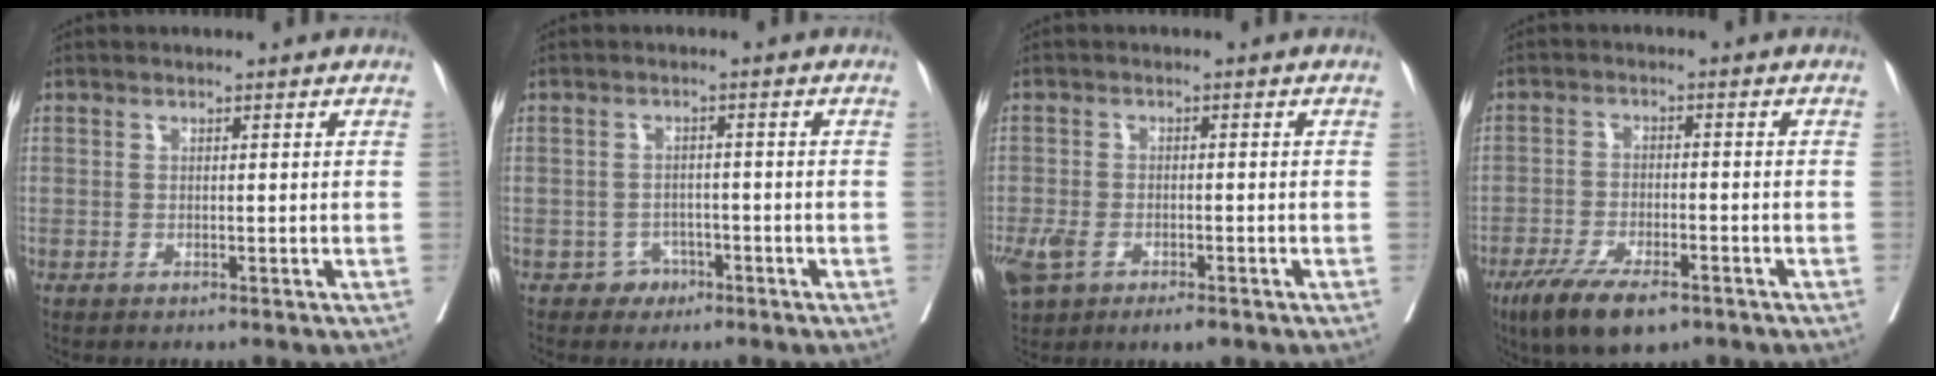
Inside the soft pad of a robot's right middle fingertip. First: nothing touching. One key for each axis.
{"total": 2.3, "fx": -1.4, "fy": 1.9, "fz": 0.1, "tx": 0.002, "ty": 0.011, "tz": -0.021}
{"total": 7.7, "fx": -4.2, "fy": 3.7, "fz": 5.2, "tx": -0.108, "ty": -0.006, "tz": -0.069}
{"total": 9.6, "fx": -6.4, "fy": 3.0, "fz": 6.5, "tx": -0.114, "ty": -0.014, "tz": -0.108}